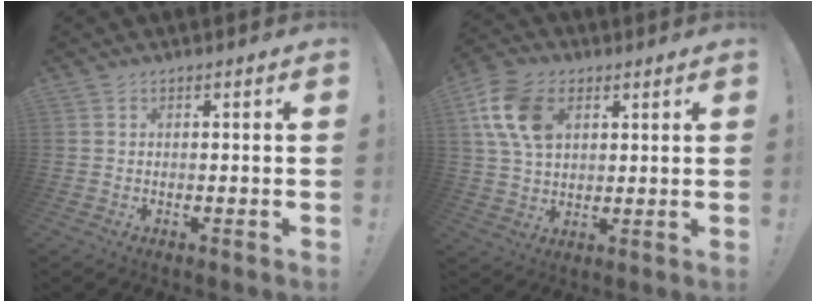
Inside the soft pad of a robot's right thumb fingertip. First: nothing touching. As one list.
[{"total": 14.0, "force": [4.8, 9.8, 8.8], "torque": [-0.161, -0.007, 0.093]}]